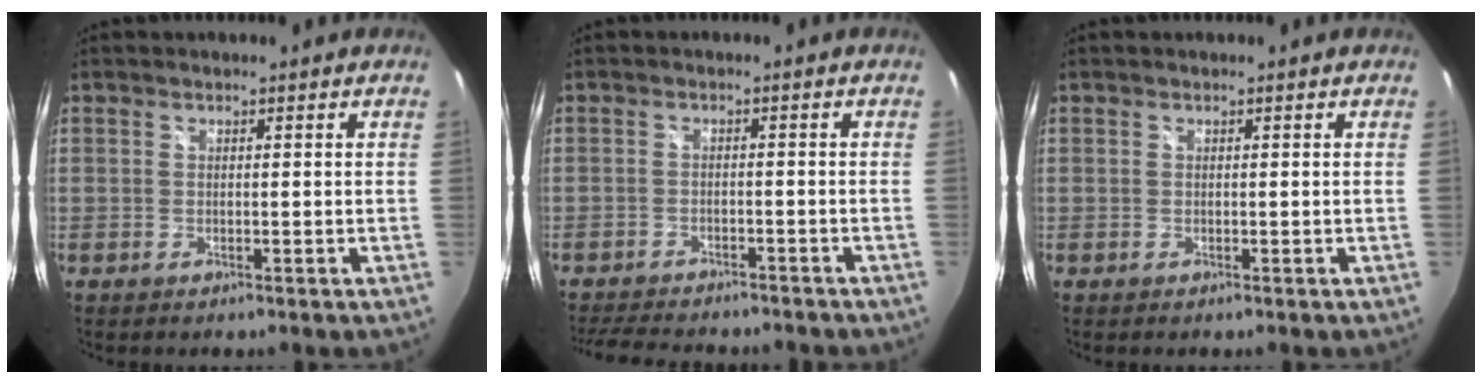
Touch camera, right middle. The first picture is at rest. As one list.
[{"total": 11.0, "force": [-9.8, 2.8, 4.3], "torque": [-0.099, -0.015, -0.143]}, {"total": 0.0}]